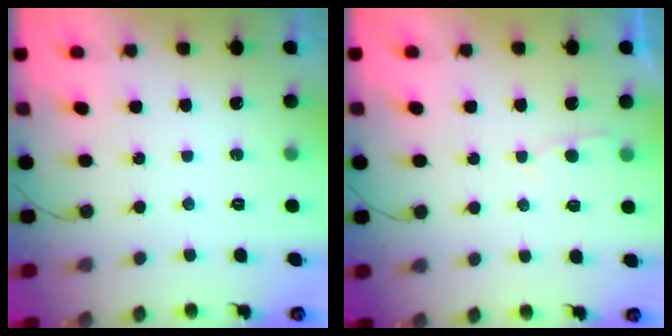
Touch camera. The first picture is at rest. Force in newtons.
{"total": 2.3, "press": 2.3, "slide": 0.3}